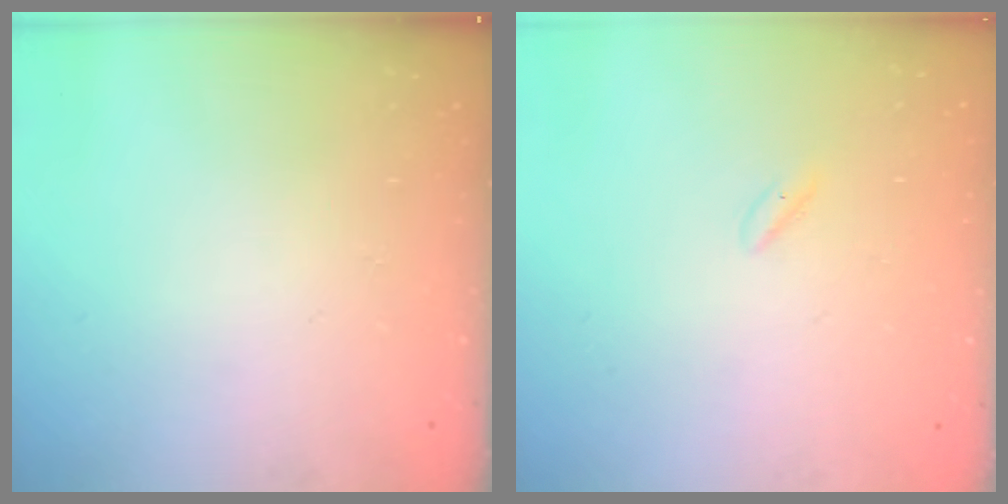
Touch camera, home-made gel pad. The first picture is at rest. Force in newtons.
{"total": 1.2, "press": 0.9, "slide": 0.8}